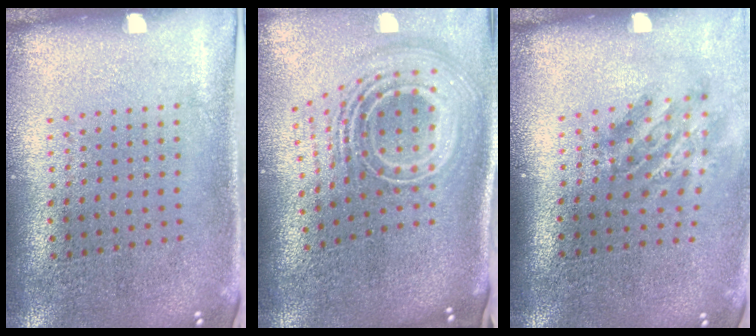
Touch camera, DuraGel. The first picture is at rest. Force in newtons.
{"total": 3.1, "press": 2.0, "slide": 2.3}
{"total": 1.9, "press": 1.2, "slide": 1.4}